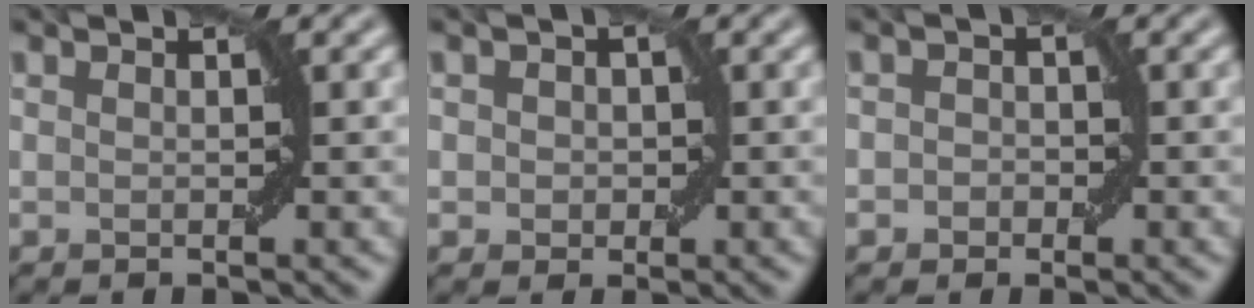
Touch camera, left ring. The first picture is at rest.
{"total": 1.6, "force": [0.0, 1.5, 0.7], "torque": [-0.003, 0.002, -0.004]}
{"total": 1.4, "force": [-0.3, 1.3, 0.5], "torque": [0.006, 0.001, -0.015]}